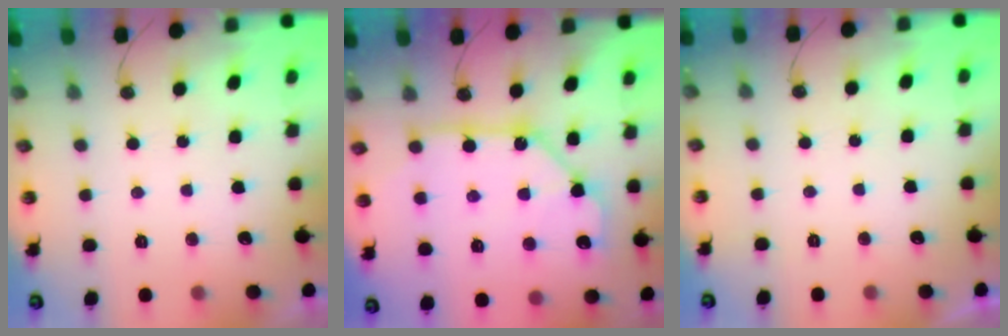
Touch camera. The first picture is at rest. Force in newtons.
{"total": 14.5, "press": 14.4, "slide": 1.5}
{"total": 0.0}